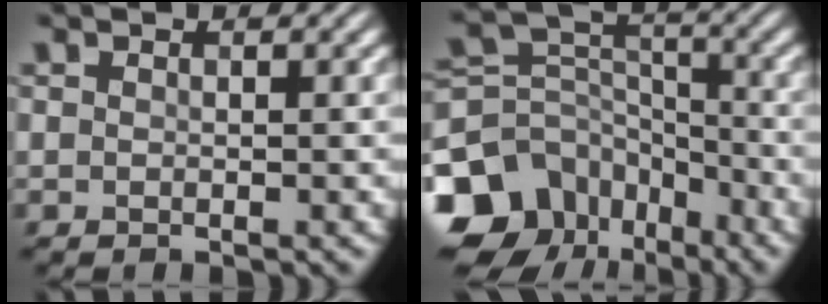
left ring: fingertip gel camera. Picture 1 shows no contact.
{"total": 14.3, "force": [-8.5, 10.3, 5.1], "torque": [-0.147, -0.011, -0.139]}